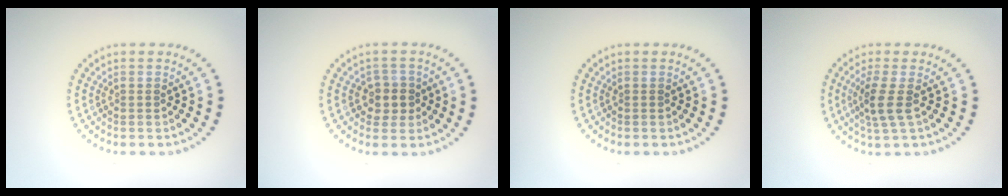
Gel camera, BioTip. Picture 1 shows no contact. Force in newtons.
{"total": 2.0, "press": 1.9, "slide": 0.8}
{"total": 0.0}
{"total": 2.7, "press": 2.1, "slide": 1.6}